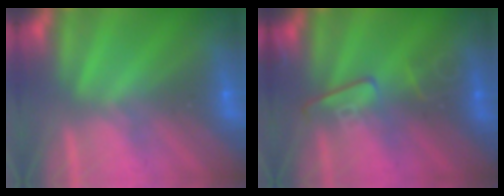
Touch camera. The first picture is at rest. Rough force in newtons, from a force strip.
{"total": 2.5}